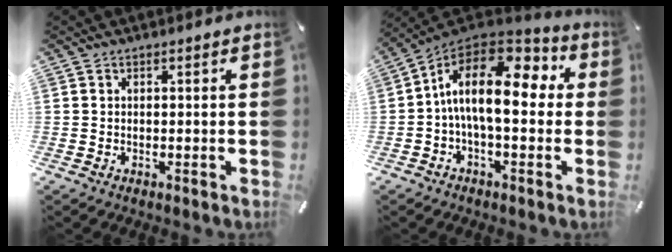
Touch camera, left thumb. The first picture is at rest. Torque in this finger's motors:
{"motor_torque": [0.27, 1.81, 1.50, -1.02, 0.35]}